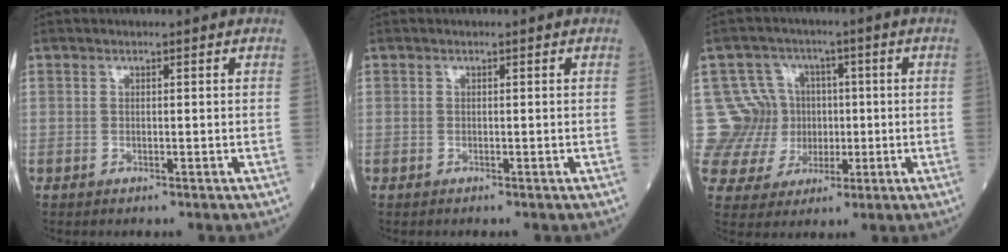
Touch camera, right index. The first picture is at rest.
{"total": 0.0}
{"total": 11.4, "force": [1.2, 11.2, 1.3], "torque": [-0.039, 0.050, 0.039]}